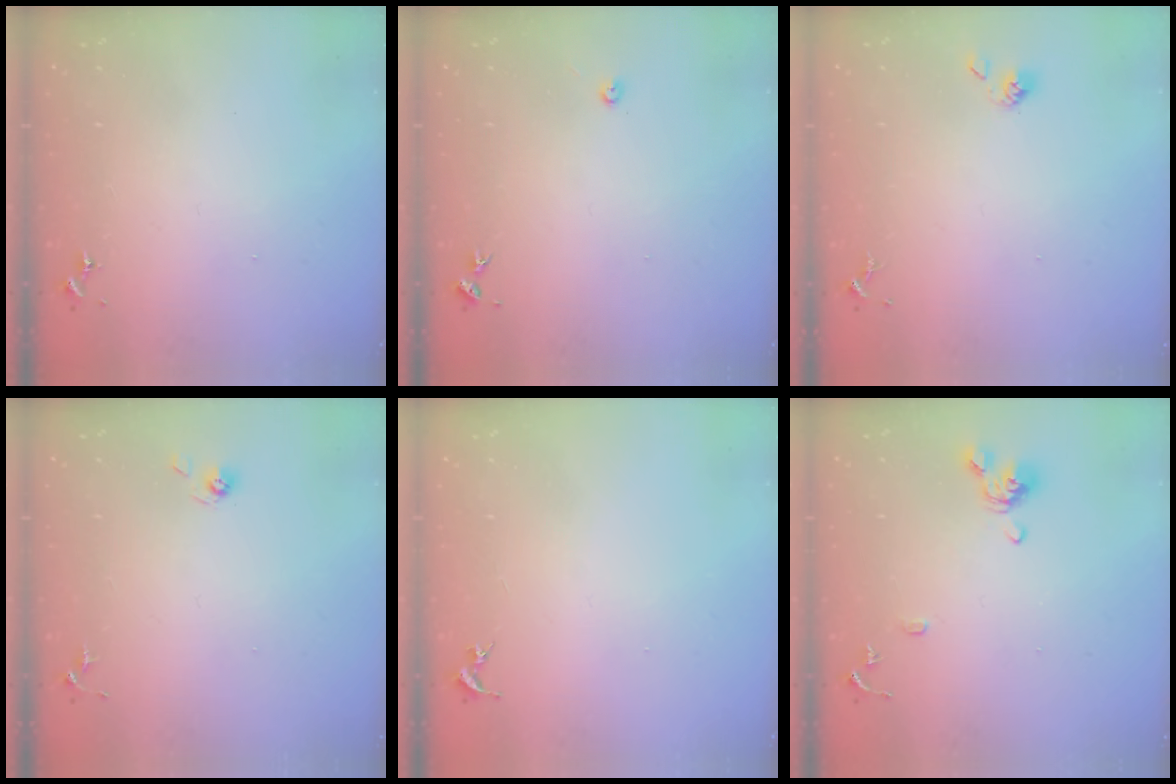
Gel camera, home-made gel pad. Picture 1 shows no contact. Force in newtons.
{"total": 3.0, "press": 3.0, "slide": 0.4}
{"total": 3.6, "press": 3.4, "slide": 1.3}
{"total": 3.9, "press": 3.5, "slide": 1.7}
{"total": 0.0}
{"total": 9.8, "press": 9.7, "slide": 1.4}